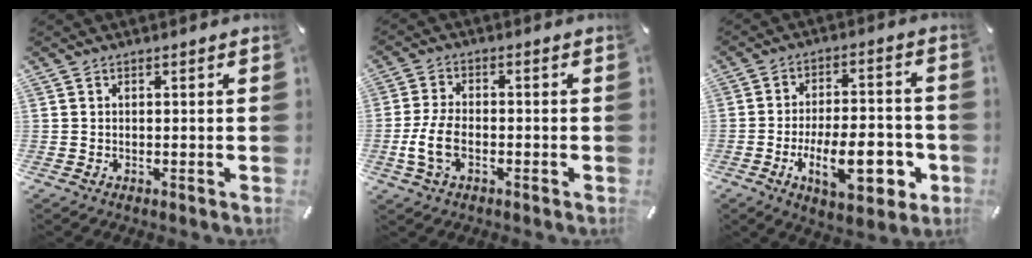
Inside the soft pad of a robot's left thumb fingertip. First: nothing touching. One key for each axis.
{"total": 6.6, "fx": -2.2, "fy": 3.6, "fz": 5.0, "tx": -0.112, "ty": 0.002, "tz": -0.040}
{"total": 17.1, "fx": -5.2, "fy": 7.5, "fz": 14.5, "tx": -0.210, "ty": 0.006, "tz": -0.076}